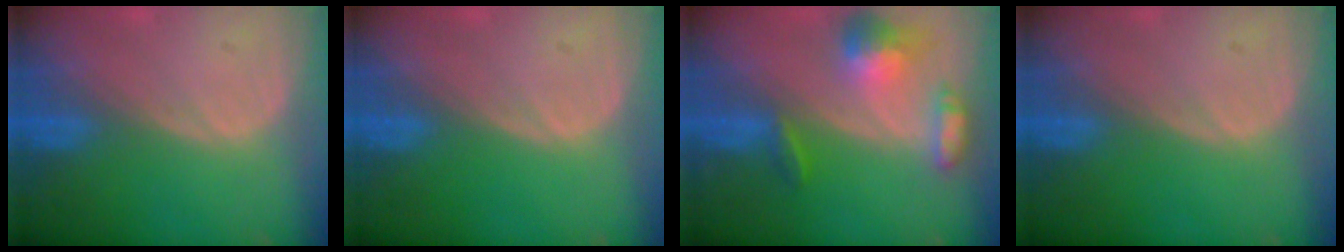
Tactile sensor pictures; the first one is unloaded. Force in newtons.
{"total": 0.0}
{"total": 7.0, "press": 6.5, "slide": 2.6}
{"total": 0.0}